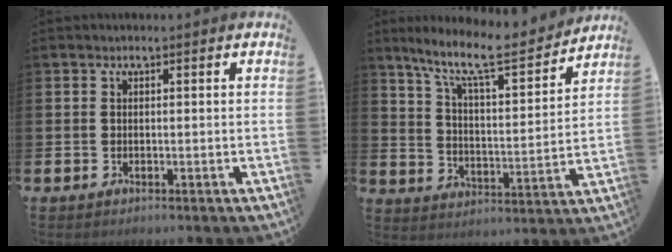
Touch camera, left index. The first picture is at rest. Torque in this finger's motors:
{"motor_torque": [-0.11, -1.02, 0.62, 0.19]}